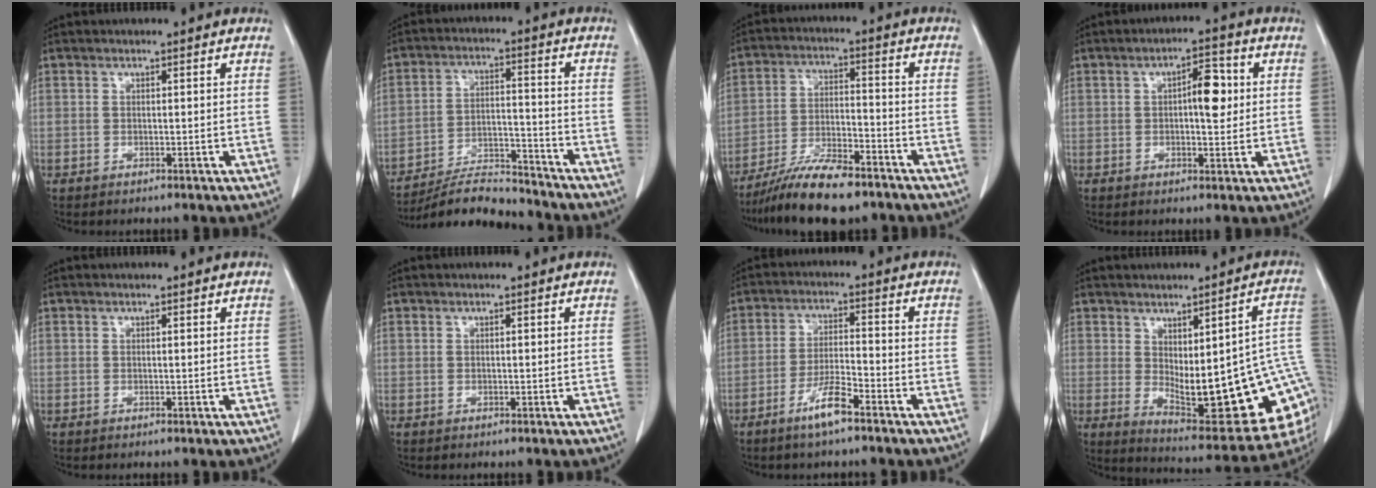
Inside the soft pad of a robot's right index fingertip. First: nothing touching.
{"total": 10.6, "force": [-10.4, 1.1, 2.1], "torque": [-0.032, 0.010, -0.182]}
{"total": 11.8, "force": [-9.6, 2.5, 6.4], "torque": [-0.113, -0.010, -0.168]}
{"total": 5.5, "force": [0.7, 1.9, 5.1], "torque": [-0.077, 0.009, 0.010]}
{"total": 0.0}
{"total": 0.0}
{"total": 6.0, "force": [-4.1, 0.5, 4.3], "torque": [-0.088, -0.005, -0.077]}
{"total": 21.4, "force": [-2.0, 5.8, 20.5], "torque": [-0.207, 0.000, -0.001]}